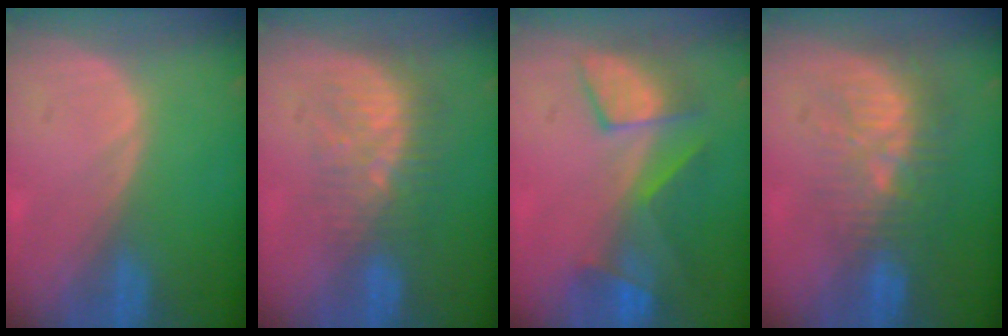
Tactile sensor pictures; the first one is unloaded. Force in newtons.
{"total": 8.4, "press": 7.2, "slide": 4.2}
{"total": 7.8, "press": 7.6, "slide": 1.9}
{"total": 9.9, "press": 8.9, "slide": 4.3}